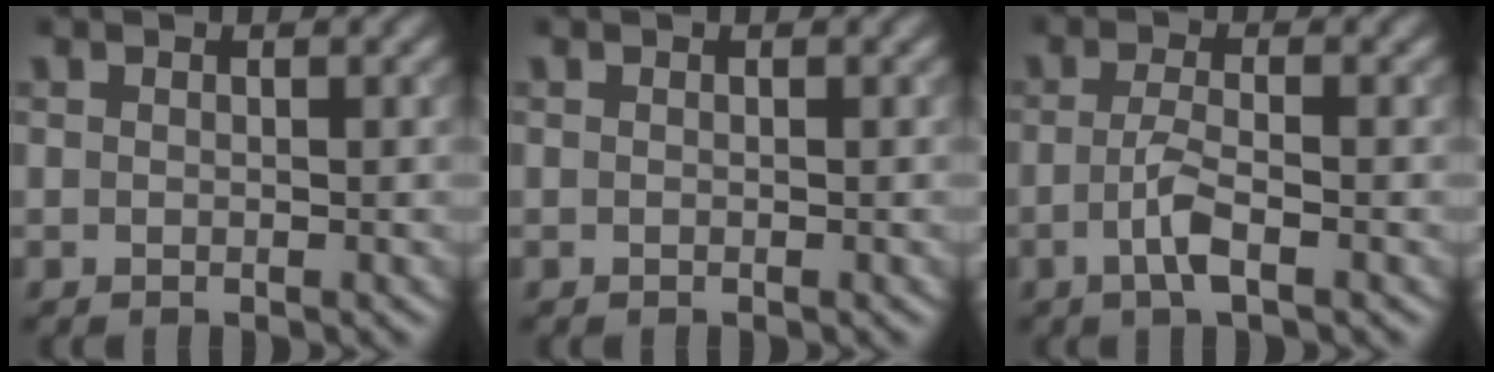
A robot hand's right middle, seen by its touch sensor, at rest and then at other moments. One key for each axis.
{"total": 0.0}
{"total": 2.7, "fx": -0.9, "fy": 0.6, "fz": 2.5, "tx": -0.052, "ty": 0.000, "tz": -0.023}